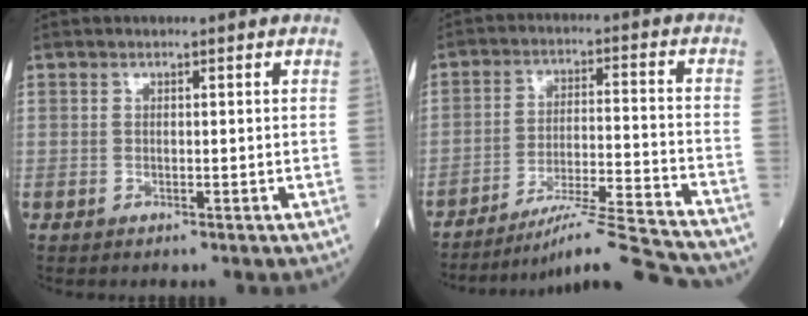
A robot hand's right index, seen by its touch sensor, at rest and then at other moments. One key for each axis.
{"total": 15.0, "fx": -14.1, "fy": -1.7, "fz": 4.9, "tx": -0.075, "ty": 0.000, "tz": -0.220}